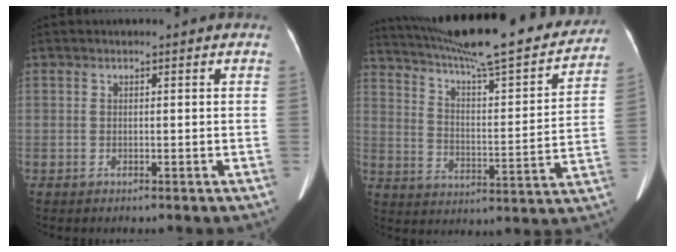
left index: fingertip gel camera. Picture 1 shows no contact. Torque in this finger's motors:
{"motor_torque": [0.83, -1.31, 0.25, 0.12]}